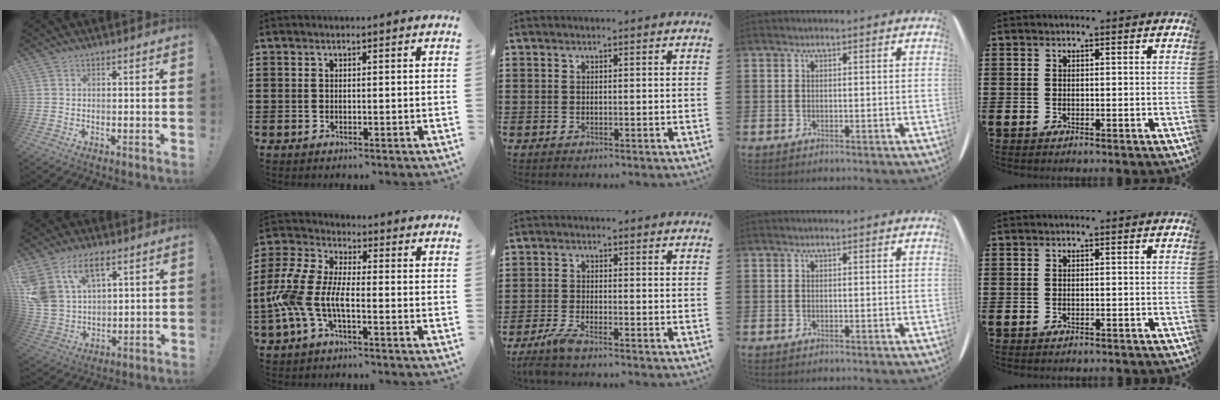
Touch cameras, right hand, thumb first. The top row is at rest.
{"thumb": {"total": 13.9, "force": [7.5, 8.5, 8.1], "torque": [-0.175, -0.039, 0.143]}, "index": {"total": 8.5, "force": [-3.0, 3.7, 7.0], "torque": [-0.192, -0.017, -0.064]}, "middle": {"total": 2.9, "force": [-2.2, 0.0, 1.8], "torque": [-0.054, -0.010, -0.048]}}